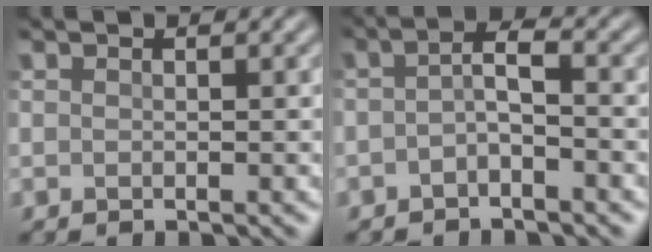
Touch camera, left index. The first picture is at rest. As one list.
[{"total": 2.3, "force": [-1.2, 0.6, 1.9], "torque": [-0.039, 0.006, -0.029]}]